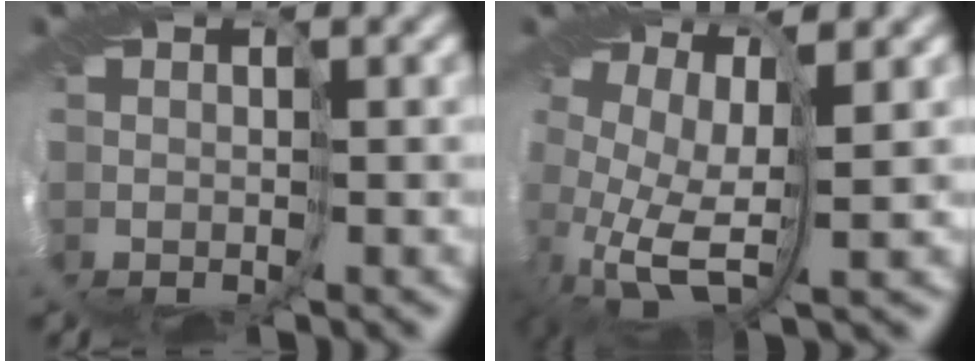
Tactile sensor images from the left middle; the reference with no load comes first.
{"total": 3.9, "force": [0.7, 1.8, 3.3], "torque": [-0.088, -0.001, 0.012]}